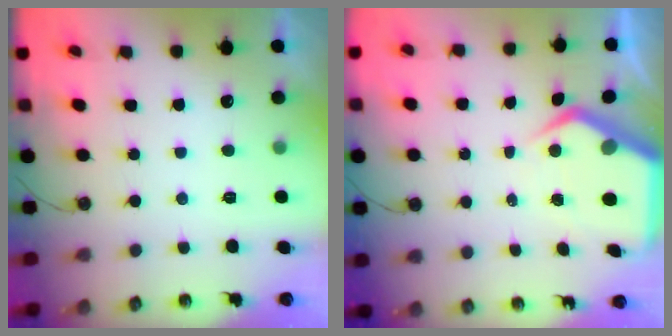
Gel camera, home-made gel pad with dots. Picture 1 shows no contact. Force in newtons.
{"total": 7.4, "press": 7.3, "slide": 0.8}